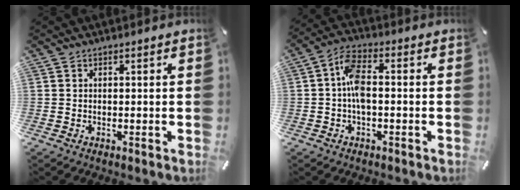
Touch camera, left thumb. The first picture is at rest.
{"total": 7.2, "force": [-0.9, 3.4, 6.3], "torque": [-0.137, 0.006, -0.019]}